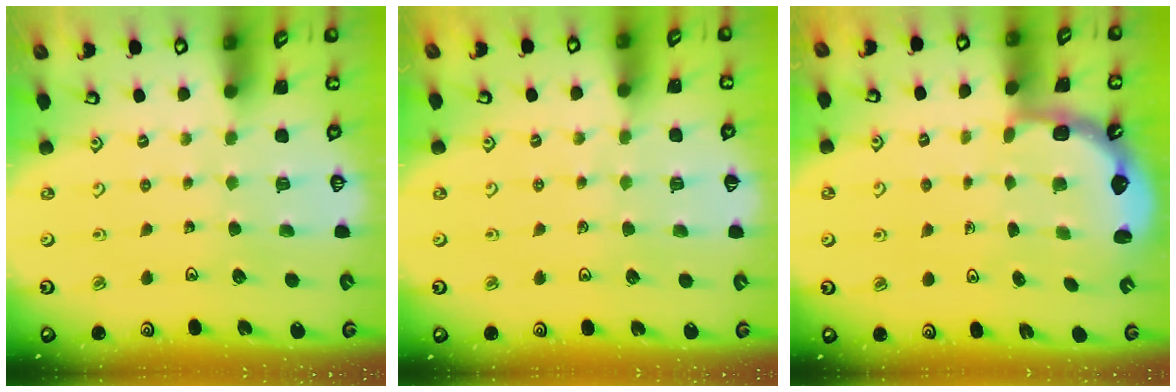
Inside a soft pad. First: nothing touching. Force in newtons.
{"total": 2.5, "press": 2.5, "slide": 0.4}
{"total": 2.5, "press": 2.1, "slide": 1.3}